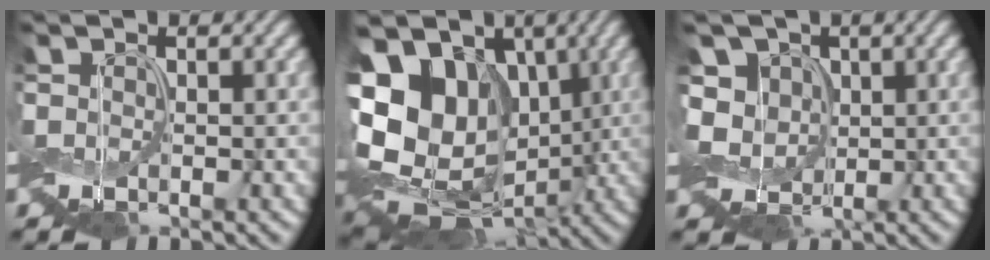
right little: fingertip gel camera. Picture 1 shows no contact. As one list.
[{"total": 15.0, "force": [0.4, 11.7, 9.3], "torque": [-0.161, 0.002, 0.023]}, {"total": 5.8, "force": [0.1, 4.9, 3.1], "torque": [-0.067, 0.008, -0.012]}]